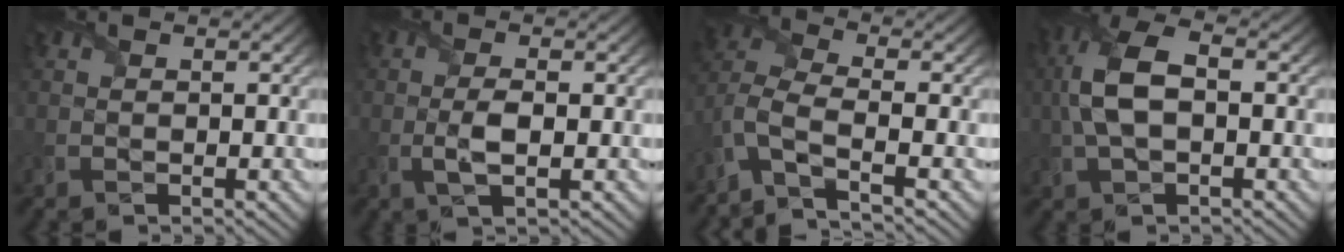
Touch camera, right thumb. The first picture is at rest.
{"total": 2.9, "force": [-0.5, 0.8, 2.7], "torque": [-0.062, -0.001, -0.014]}
{"total": 5.7, "force": [-3.4, 1.5, 4.4], "torque": [-0.104, -0.002, -0.090]}
{"total": 8.0, "force": [0.3, 4.1, 6.9], "torque": [-0.168, 0.015, -0.003]}